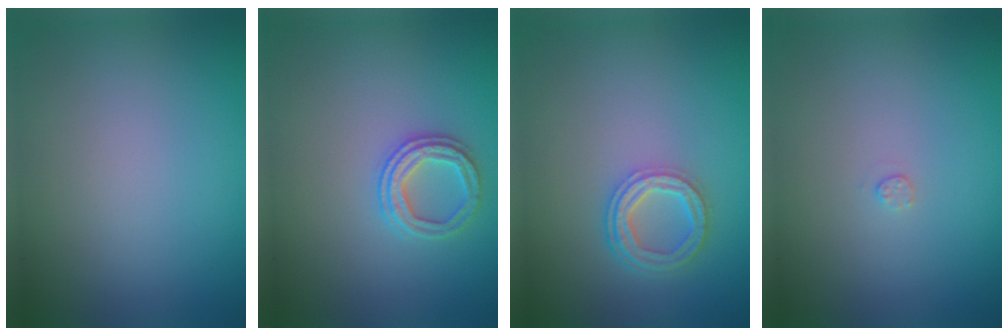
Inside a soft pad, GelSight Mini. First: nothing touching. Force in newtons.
{"total": 2.5, "press": 2.4, "slide": 0.6}
{"total": 3.7, "press": 2.8, "slide": 2.4}
{"total": 0.5, "press": 0.5, "slide": 0.2}